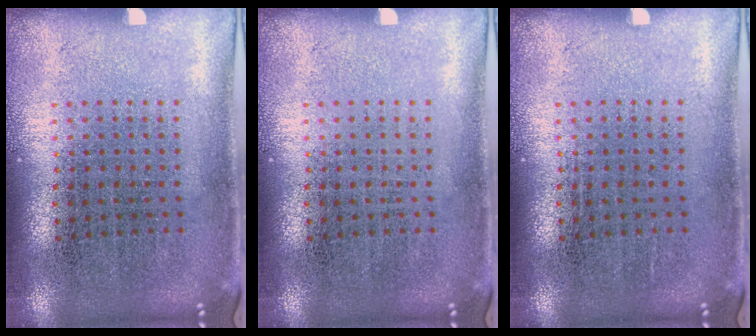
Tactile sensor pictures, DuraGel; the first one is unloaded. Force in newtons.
{"total": 0.0}
{"total": 0.0}